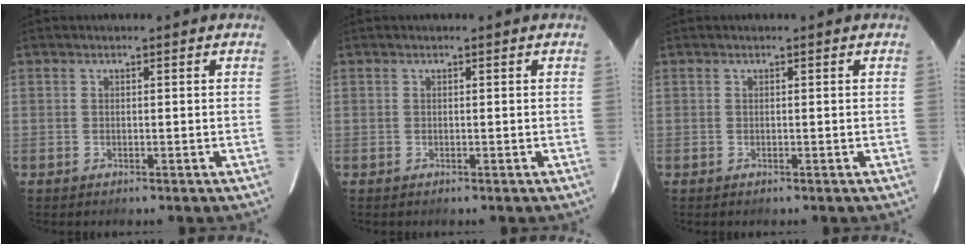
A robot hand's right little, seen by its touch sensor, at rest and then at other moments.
{"total": 0.0}
{"total": 0.0}